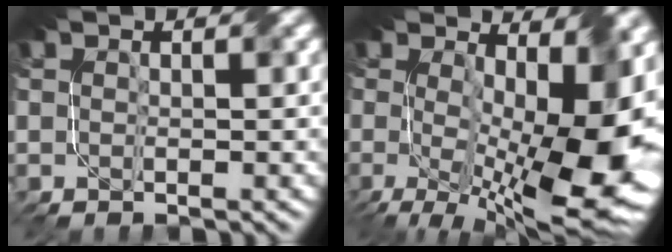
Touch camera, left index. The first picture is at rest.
{"total": 14.7, "force": [-1.2, 6.8, 13.0], "torque": [-0.199, -0.034, -0.003]}